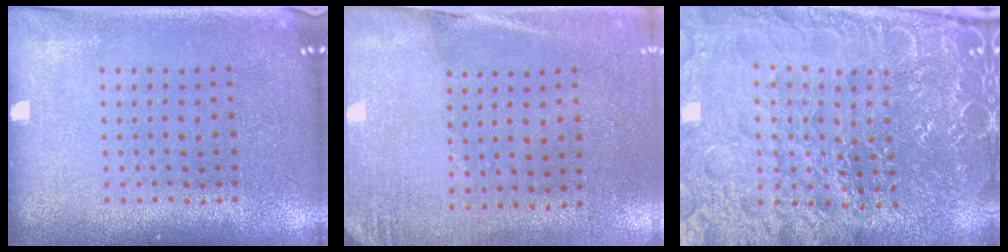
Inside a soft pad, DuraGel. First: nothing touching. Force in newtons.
{"total": 2.7, "press": 2.4, "slide": 1.3}
{"total": 5.1, "press": 4.9, "slide": 1.6}